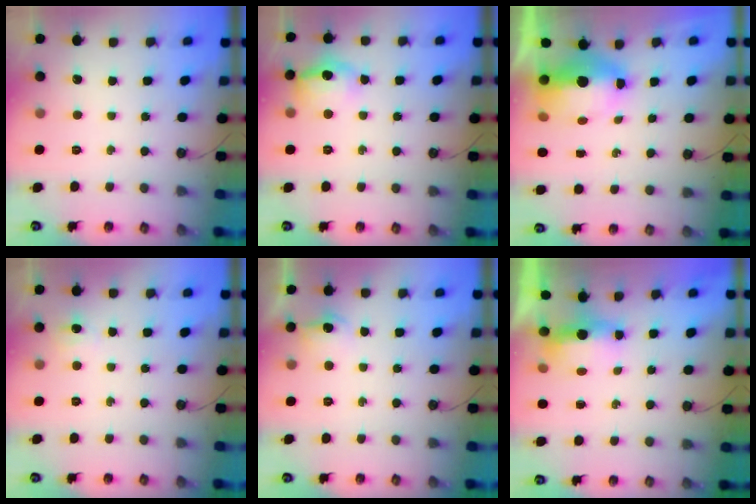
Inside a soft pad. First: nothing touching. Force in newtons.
{"total": 13.1, "press": 13.1, "slide": 0.9}
{"total": 9.1, "press": 9.0, "slide": 1.3}
{"total": 5.5, "press": 5.4, "slide": 1.2}
{"total": 7.5, "press": 7.4, "slide": 0.7}
{"total": 14.5, "press": 7.2, "slide": 12.6}